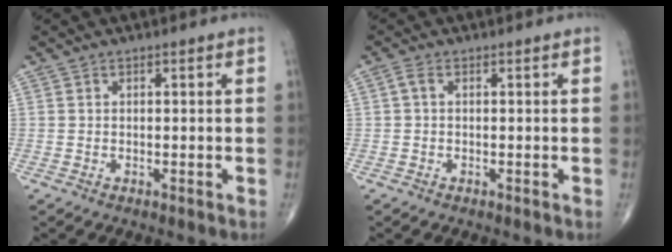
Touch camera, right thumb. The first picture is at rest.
{"total": 1.4, "force": [0.2, 0.7, 1.2], "torque": [-0.027, 0.008, 0.002]}